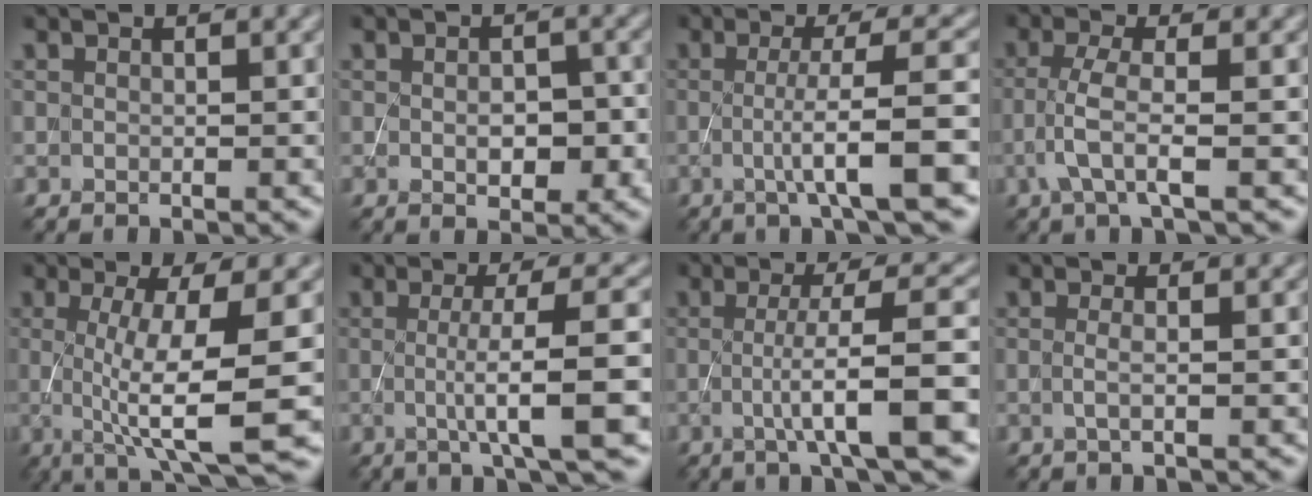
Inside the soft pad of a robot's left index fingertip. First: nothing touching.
{"total": 2.9, "force": [-0.4, 1.6, 2.4], "torque": [-0.037, -0.002, -0.002]}
{"total": 6.1, "force": [-1.0, 0.8, 6.0], "torque": [-0.093, 0.003, -0.018]}
{"total": 2.9, "force": [-1.0, 0.4, 2.7], "torque": [-0.062, 0.007, -0.023]}
{"total": 8.6, "force": [-0.6, 1.7, 8.4], "torque": [-0.120, -0.006, -0.007]}
{"total": 6.8, "force": [-0.5, 1.3, 6.7], "torque": [-0.102, 0.002, -0.007]}
{"total": 7.1, "force": [-1.0, 1.1, 6.9], "torque": [-0.107, 0.007, -0.017]}
{"total": 1.2, "force": [0.0, 0.4, 1.1], "torque": [-0.018, -0.003, -0.006]}